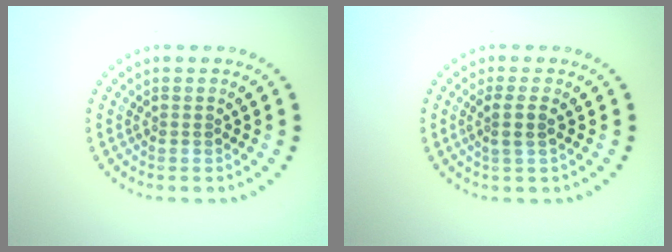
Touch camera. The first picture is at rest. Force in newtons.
{"total": 1.7, "press": 1.4, "slide": 0.9}